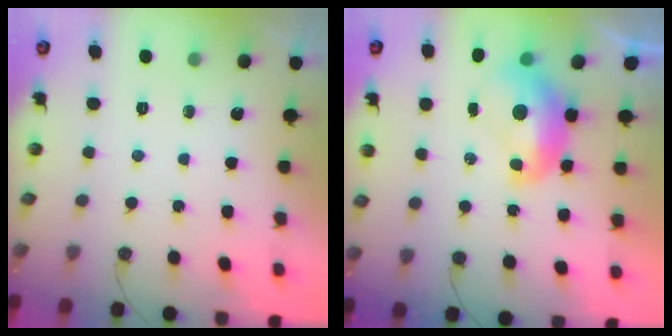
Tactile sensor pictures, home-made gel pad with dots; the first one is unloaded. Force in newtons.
{"total": 2.7, "press": 2.7, "slide": 0.4}